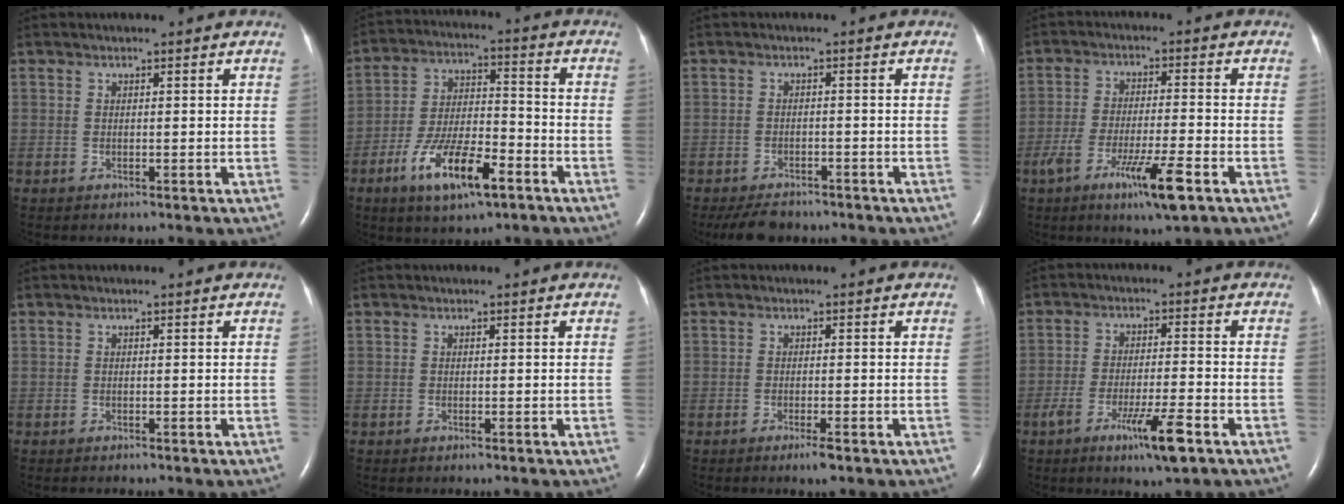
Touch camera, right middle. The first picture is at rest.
{"total": 11.9, "force": [-6.4, 3.4, 9.5], "torque": [-0.186, 0.000, -0.109]}
{"total": 5.4, "force": [-4.6, 2.2, 1.6], "torque": [-0.028, -0.007, -0.070]}
{"total": 9.3, "force": [-4.9, 0.5, 7.9], "torque": [-0.145, -0.018, -0.082]}
{"total": 0.0}
{"total": 0.0}
{"total": 1.9, "force": [-1.2, 0.0, 1.4], "torque": [-0.028, -0.004, -0.020]}
{"total": 8.0, "force": [-4.4, 0.3, 6.6], "torque": [-0.118, -0.014, -0.073]}